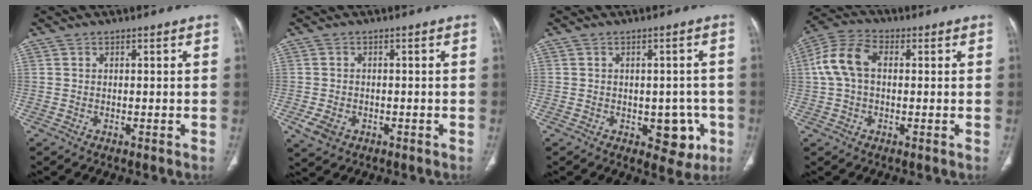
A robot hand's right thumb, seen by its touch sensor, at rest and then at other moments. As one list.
[{"total": 3.9, "force": [-1.4, 2.9, 2.1], "torque": [-0.038, 0.002, -0.017]}, {"total": 6.6, "force": [-2.1, 4.2, 4.7], "torque": [-0.020, 0.006, -0.020]}, {"total": 9.0, "force": [1.0, 5.8, 6.8], "torque": [-0.149, 0.030, 0.014]}]